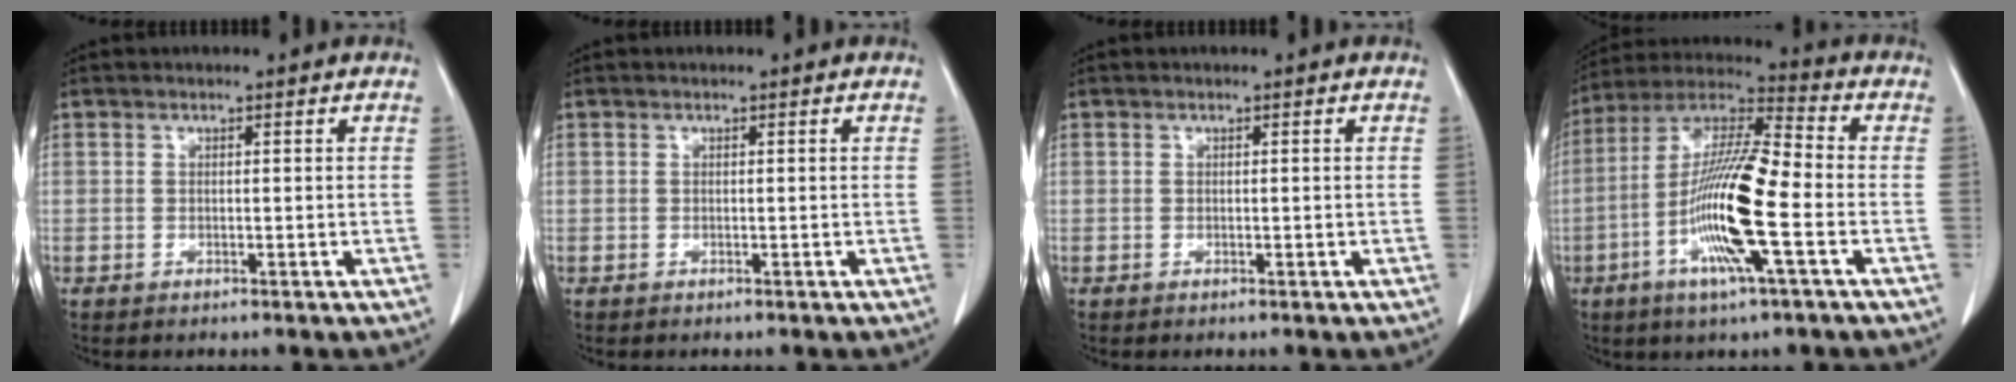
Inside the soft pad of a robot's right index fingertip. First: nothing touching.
{"total": 0.0}
{"total": 0.0}
{"total": 16.1, "force": [-4.3, 1.2, 15.4], "torque": [-0.308, -0.006, -0.087]}